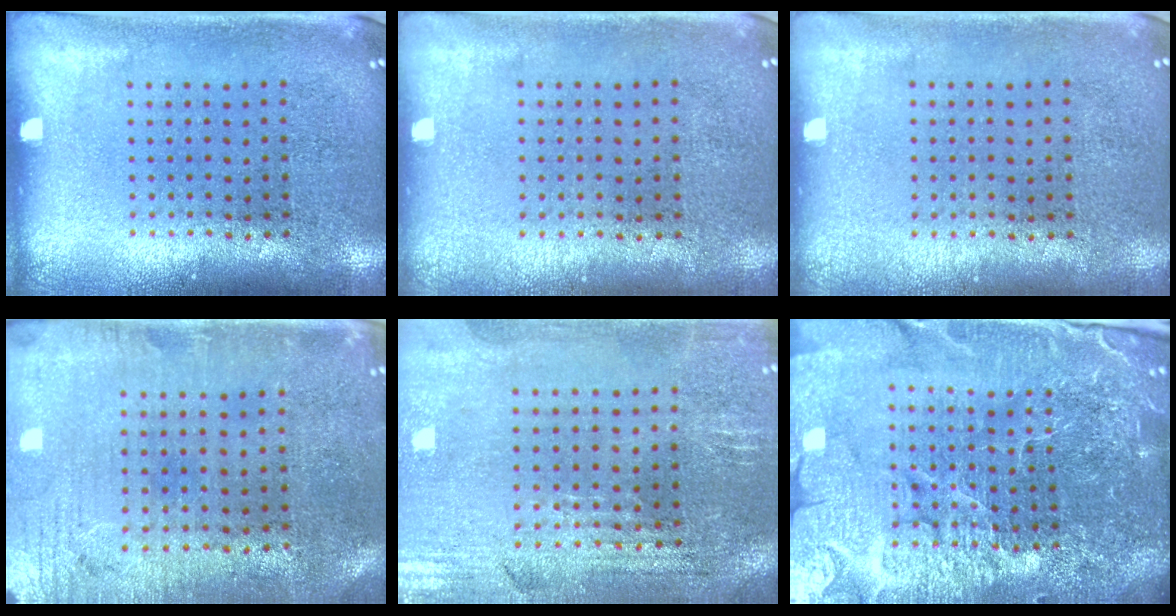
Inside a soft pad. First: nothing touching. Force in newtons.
{"total": 0.0}
{"total": 0.0}
{"total": 0.6, "press": 0.4, "slide": 0.5}
{"total": 1.1, "press": 1.1, "slide": 0.3}
{"total": 6.2, "press": 5.5, "slide": 2.8}